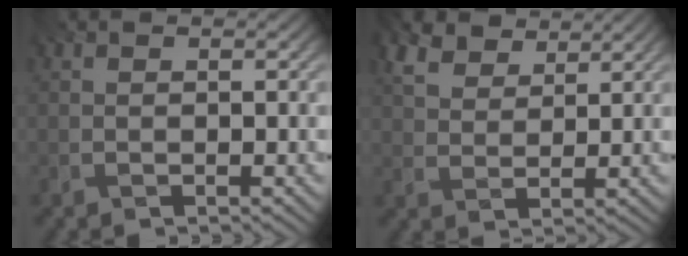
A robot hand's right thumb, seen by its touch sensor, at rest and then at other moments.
{"total": 4.8, "force": [3.5, 2.3, 2.5], "torque": [-0.060, 0.008, 0.065]}